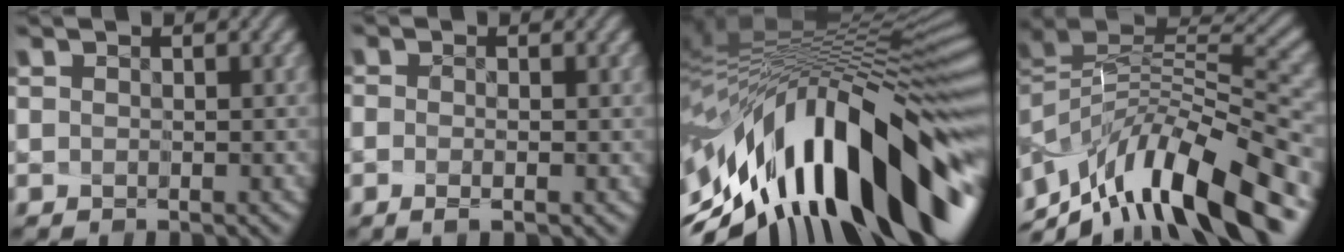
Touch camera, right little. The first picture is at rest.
{"total": 1.4, "force": [-1.0, -0.3, 0.9], "torque": [-0.003, -0.017, -0.006]}
{"total": 15.6, "force": [-5.8, 5.6, 13.4], "torque": [-0.196, -0.017, -0.076]}
{"total": 12.0, "force": [-8.9, 2.8, 7.5], "torque": [-0.135, 0.014, -0.144]}